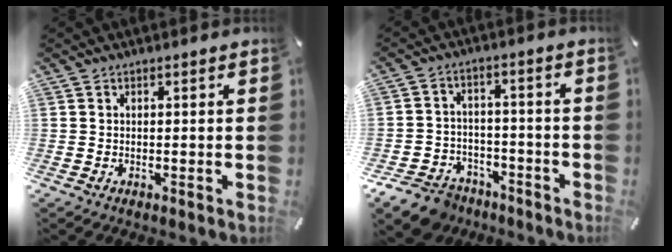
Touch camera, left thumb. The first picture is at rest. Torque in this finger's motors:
{"motor_torque": [-0.03, 0.84, 0.16, 0.09, 0.10]}